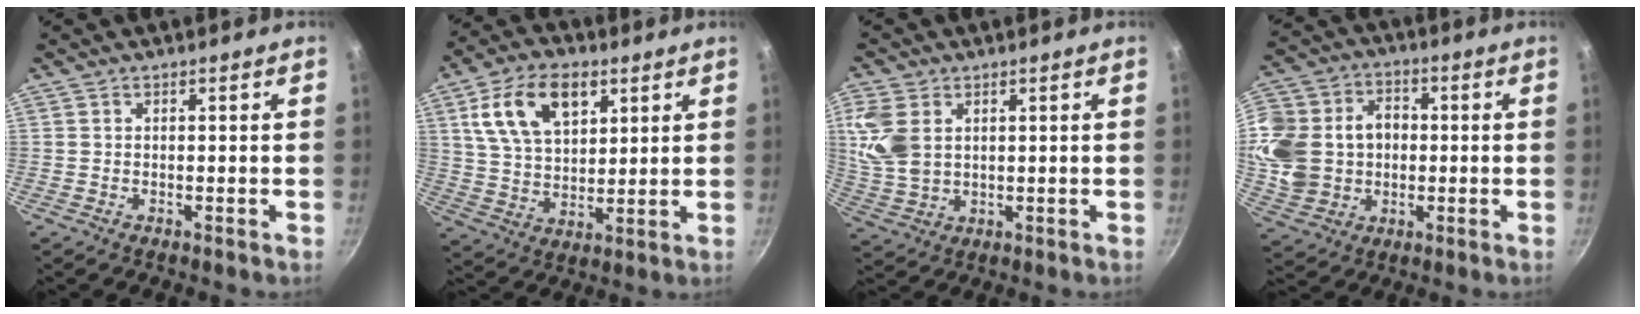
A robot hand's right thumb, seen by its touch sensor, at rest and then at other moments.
{"total": 15.1, "force": [6.3, 9.1, 10.2], "torque": [-0.156, -0.012, 0.114]}
{"total": 9.1, "force": [2.5, 6.2, 6.2], "torque": [-0.127, -0.009, 0.057]}
{"total": 21.3, "force": [0.8, 17.8, 11.8], "torque": [-0.261, 0.037, 0.024]}